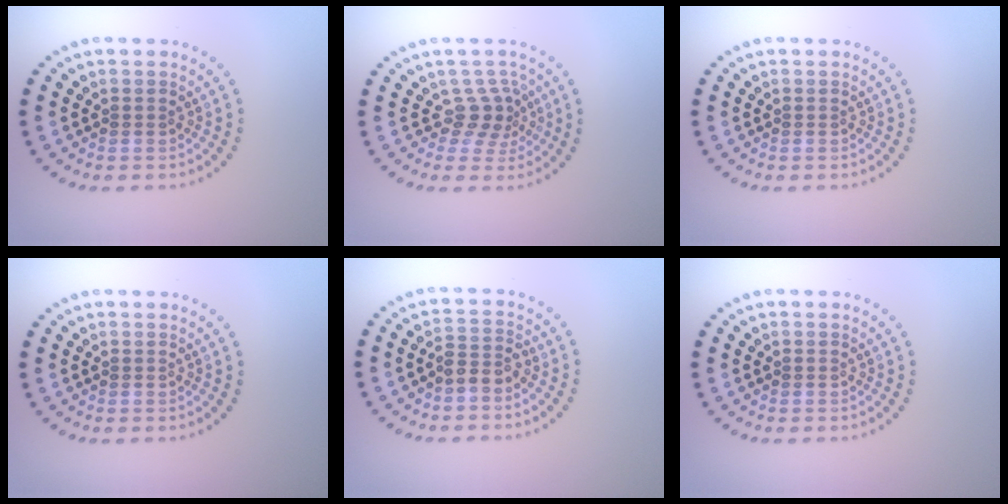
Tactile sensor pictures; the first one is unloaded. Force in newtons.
{"total": 2.5, "press": 1.8, "slide": 1.7}
{"total": 0.0}
{"total": 0.0}
{"total": 2.1, "press": 1.7, "slide": 1.2}
{"total": 0.0}